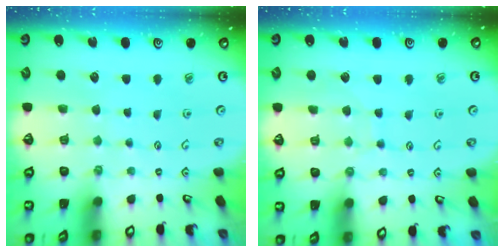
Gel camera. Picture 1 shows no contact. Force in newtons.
{"total": 4.8, "press": 4.7, "slide": 0.5}